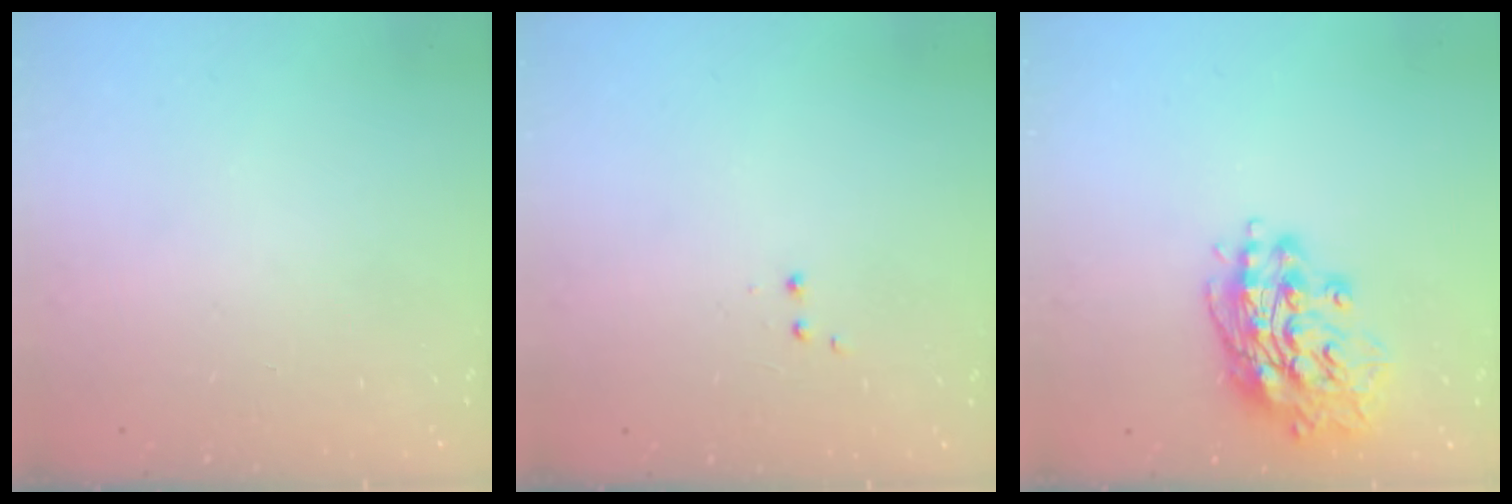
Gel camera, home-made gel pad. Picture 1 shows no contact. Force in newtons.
{"total": 1.9, "press": 1.8, "slide": 0.5}
{"total": 15.4, "press": 15.2, "slide": 2.6}